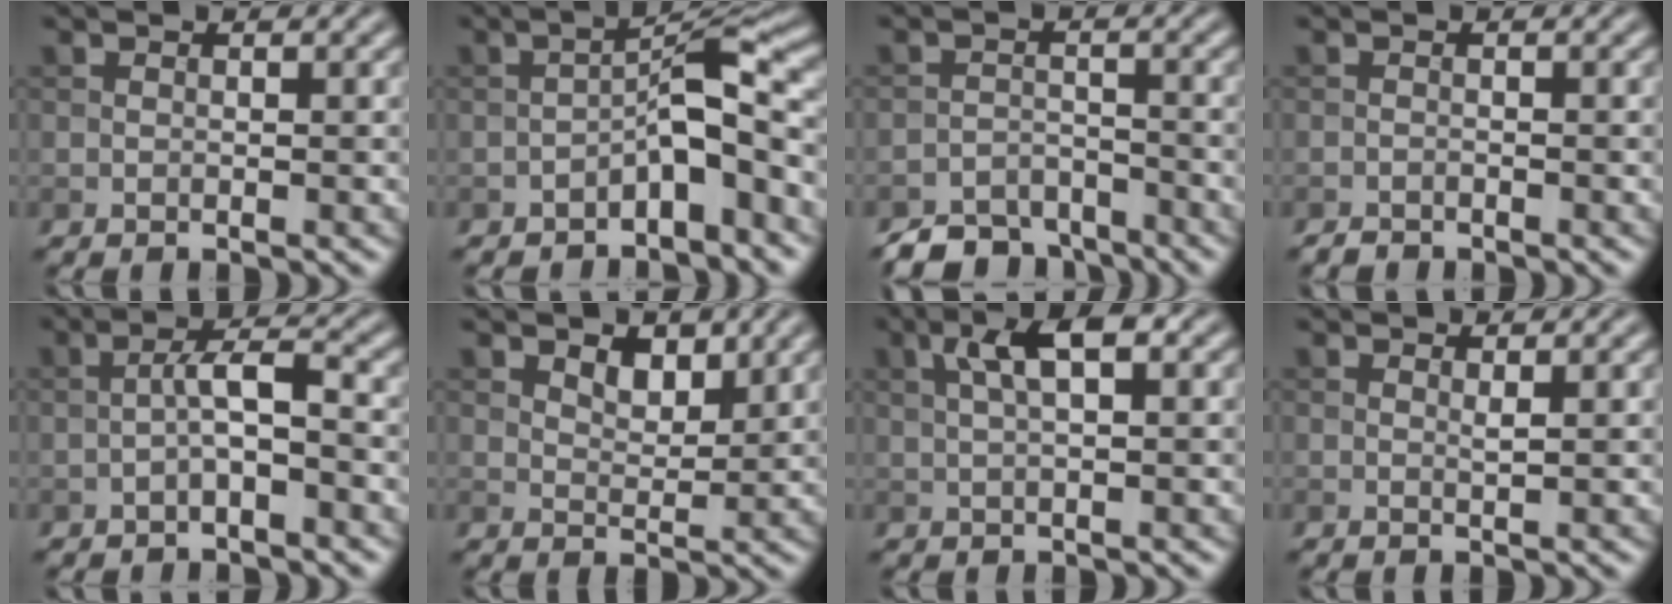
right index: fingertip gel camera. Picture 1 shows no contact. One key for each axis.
{"total": 4.9, "fx": -2.3, "fy": 1.2, "fz": 4.1, "tx": -0.064, "ty": 0.027, "tz": -0.043}
{"total": 4.6, "fx": -4.2, "fy": 1.7, "fz": 0.8, "tx": -0.005, "ty": -0.003, "tz": -0.080}
{"total": 0.8, "fx": -0.8, "fy": 0.2, "fz": 0.0, "tx": 0.003, "ty": -0.002, "tz": -0.017}
{"total": 2.9, "fx": -1.1, "fy": 0.6, "fz": 2.7, "tx": -0.051, "ty": 0.016, "tz": -0.026}
{"total": 2.3, "fx": 1.5, "fy": 1.2, "fz": 1.3, "tx": -0.024, "ty": -0.004, "tz": 0.025}
{"total": 4.0, "fx": 1.3, "fy": 1.1, "fz": 3.6, "tx": -0.069, "ty": 0.012, "tz": 0.022}
{"total": 0.6, "fx": 0.3, "fy": 0.0, "fz": 0.5, "tx": -0.007, "ty": -0.002, "tz": 0.005}